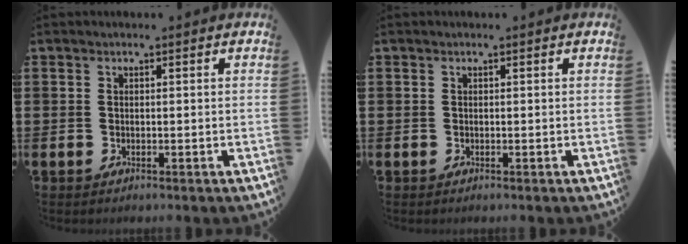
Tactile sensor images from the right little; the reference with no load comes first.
{"total": 0.0}